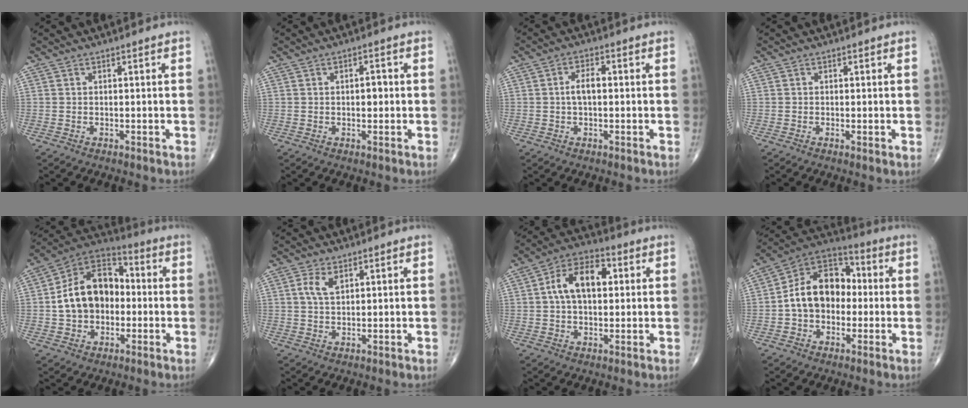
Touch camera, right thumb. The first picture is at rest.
{"total": 2.4, "force": [0.1, 1.2, 2.1], "torque": [-0.023, 0.000, -0.001]}
{"total": 3.6, "force": [0.0, 1.8, 3.1], "torque": [-0.061, 0.011, -0.003]}
{"total": 0.7, "force": [-0.1, 0.2, 0.7], "torque": [-0.015, -0.003, -0.004]}
{"total": 15.8, "force": [-0.5, 11.4, 11.0], "torque": [-0.157, 0.037, -0.019]}
{"total": 3.5, "force": [1.4, 1.9, 2.6], "torque": [-0.050, 0.001, 0.030]}
{"total": 11.4, "force": [2.0, 6.8, 8.9], "torque": [-0.145, 0.023, 0.024]}
{"total": 14.7, "force": [-0.4, 10.6, 10.1], "torque": [-0.139, 0.040, -0.021]}